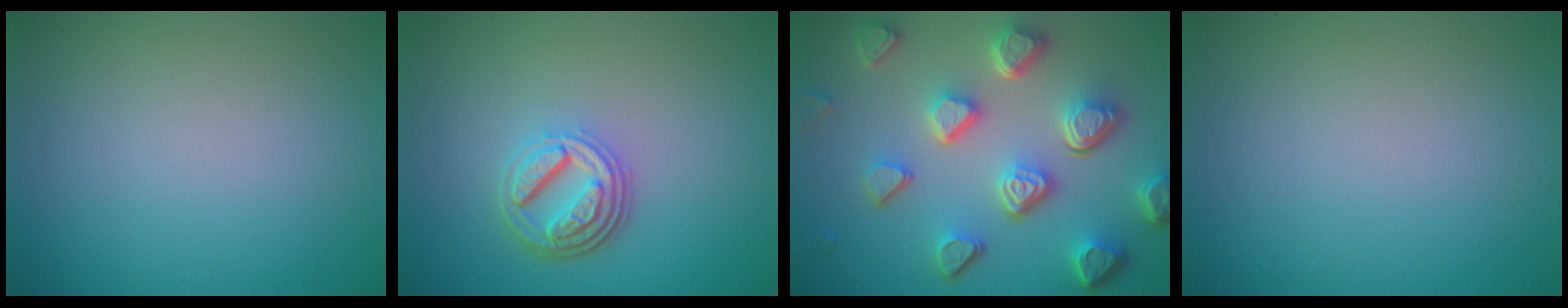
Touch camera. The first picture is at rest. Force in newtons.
{"total": 4.6, "press": 3.4, "slide": 3.0}
{"total": 7.6, "press": 5.6, "slide": 5.2}
{"total": 0.0}